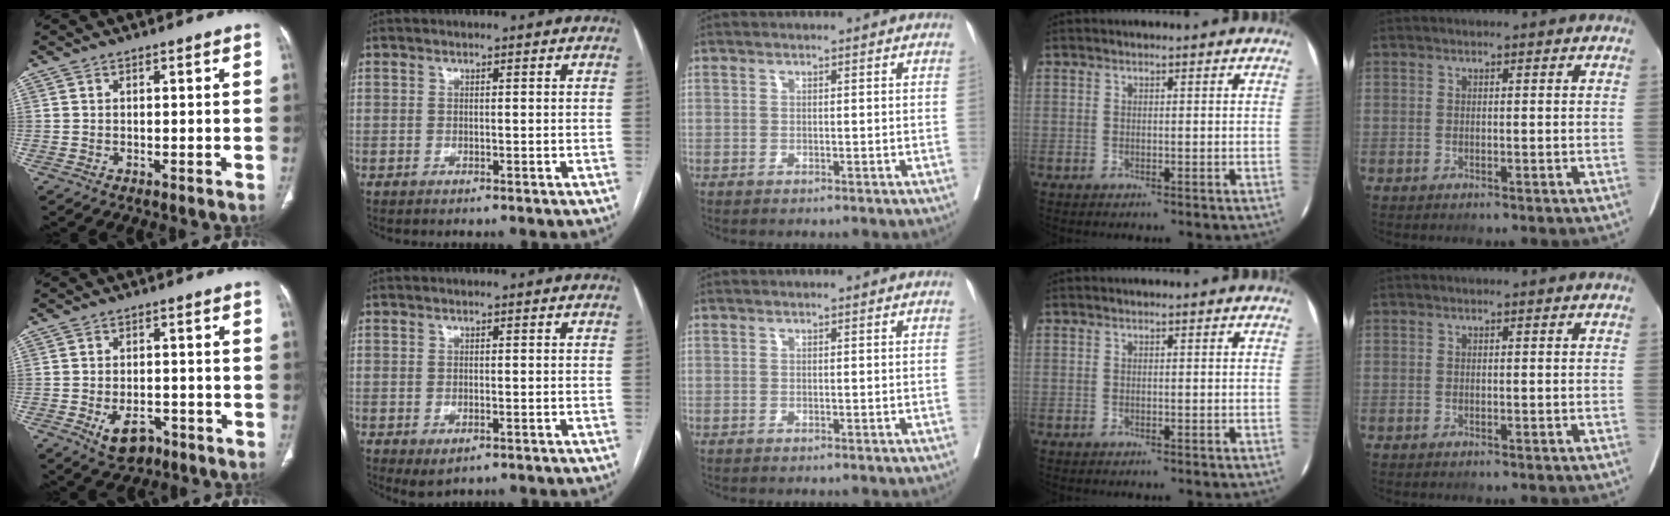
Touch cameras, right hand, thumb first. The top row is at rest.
{"thumb": {"total": 5.8, "force": [-2.8, 3.6, 3.5], "torque": [-0.050, 0.014, -0.038]}, "index": {"total": 2.3, "force": [-0.9, 1.2, 1.8], "torque": [-0.031, -0.004, -0.003]}}